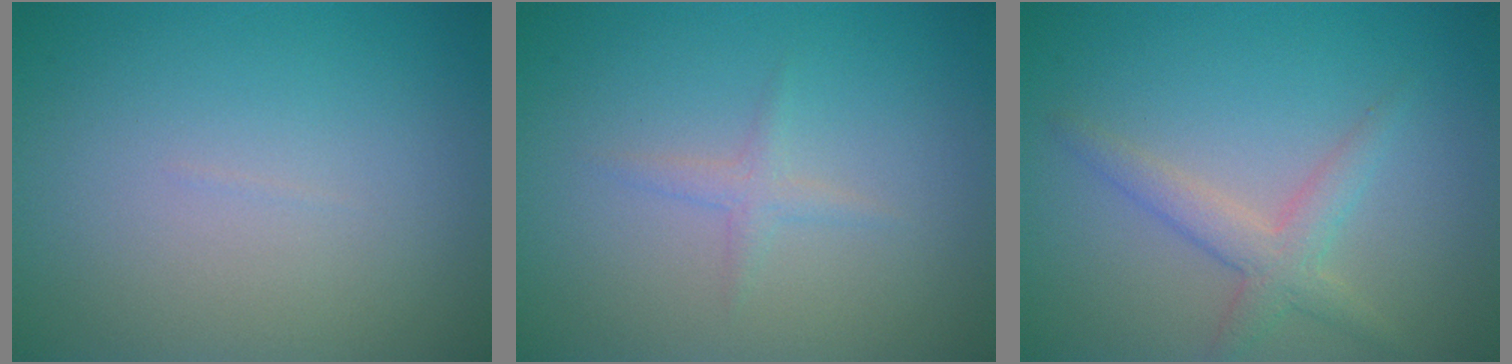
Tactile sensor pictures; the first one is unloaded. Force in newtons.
{"total": 1.1, "press": 1.1, "slide": 0.0}
{"total": 2.6, "press": 2.6, "slide": 0.2}